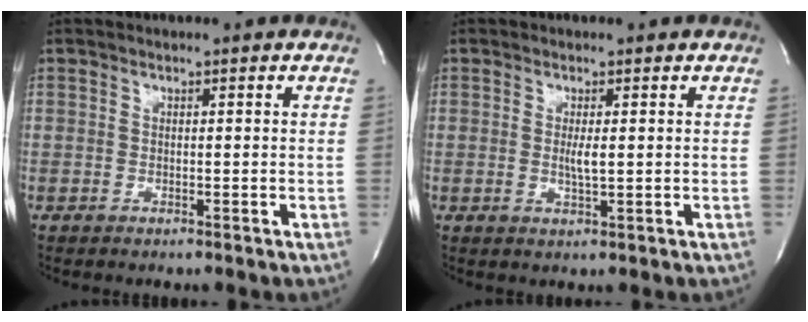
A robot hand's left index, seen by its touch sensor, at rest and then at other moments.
{"total": 2.0, "force": [0.2, 0.2, 2.0], "torque": [-0.043, -0.003, 0.005]}